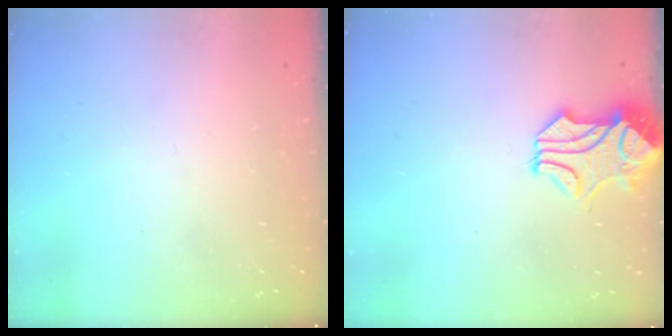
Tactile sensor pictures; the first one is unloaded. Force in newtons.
{"total": 0.8, "press": 0.3, "slide": 0.7}